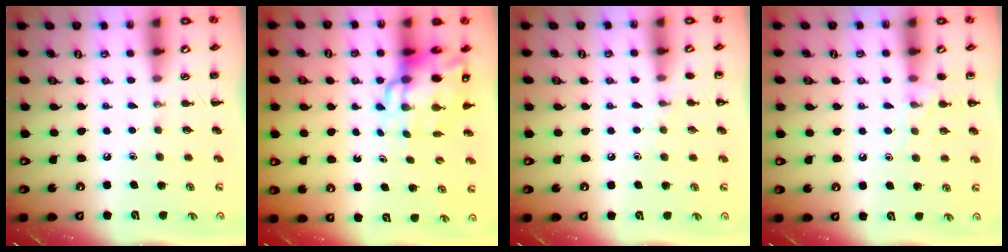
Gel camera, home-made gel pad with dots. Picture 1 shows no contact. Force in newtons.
{"total": 10.6, "press": 10.1, "slide": 3.2}
{"total": 5.0, "press": 4.7, "slide": 1.8}
{"total": 7.9, "press": 7.7, "slide": 1.8}